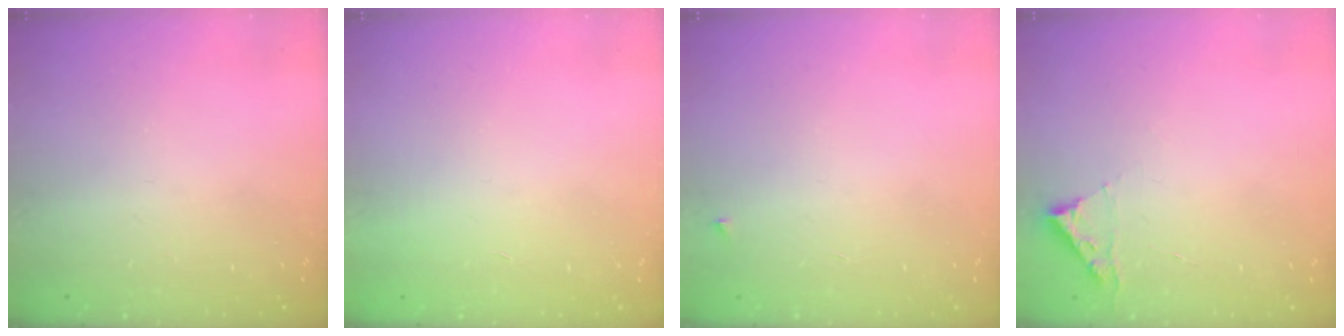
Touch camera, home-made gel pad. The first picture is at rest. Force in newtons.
{"total": 1.6, "press": 1.6, "slide": 0.1}
{"total": 2.3, "press": 2.3, "slide": 0.3}
{"total": 2.8, "press": 2.8, "slide": 0.3}